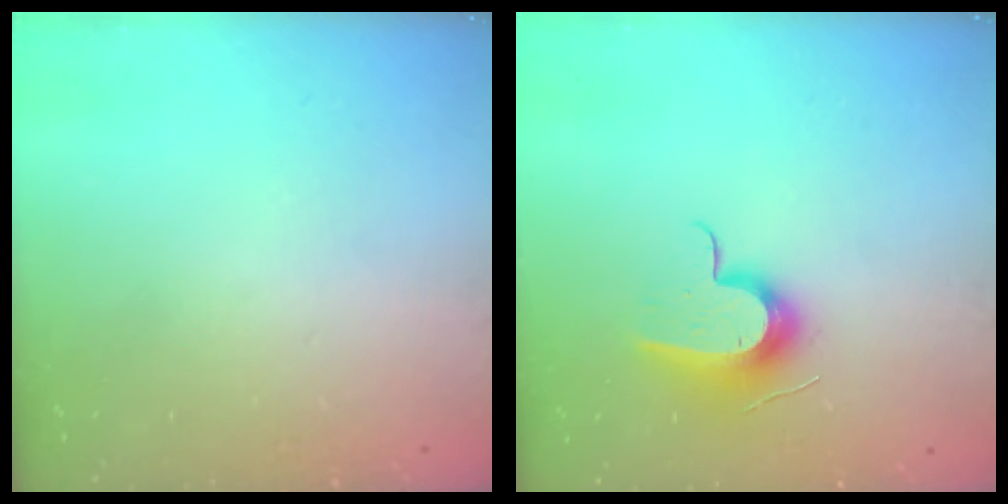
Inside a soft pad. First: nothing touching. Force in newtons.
{"total": 12.4, "press": 12.4, "slide": 0.4}